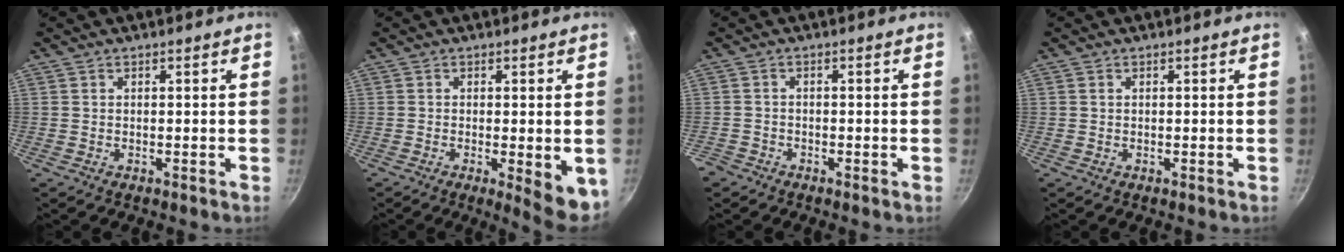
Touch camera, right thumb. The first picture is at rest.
{"total": 7.1, "force": [-1.5, 2.0, 6.6], "torque": [-0.074, -0.008, -0.014]}
{"total": 2.2, "force": [-1.8, 1.2, 0.4], "torque": [-0.018, 0.011, -0.037]}
{"total": 0.0}